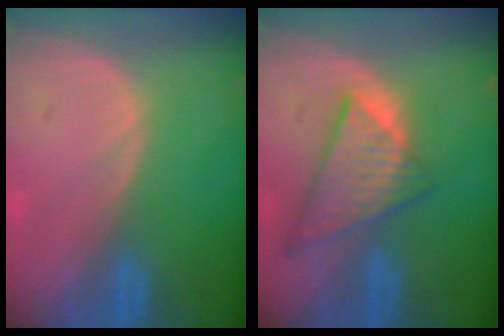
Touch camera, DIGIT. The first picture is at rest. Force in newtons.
{"total": 8.7, "press": 7.5, "slide": 4.4}